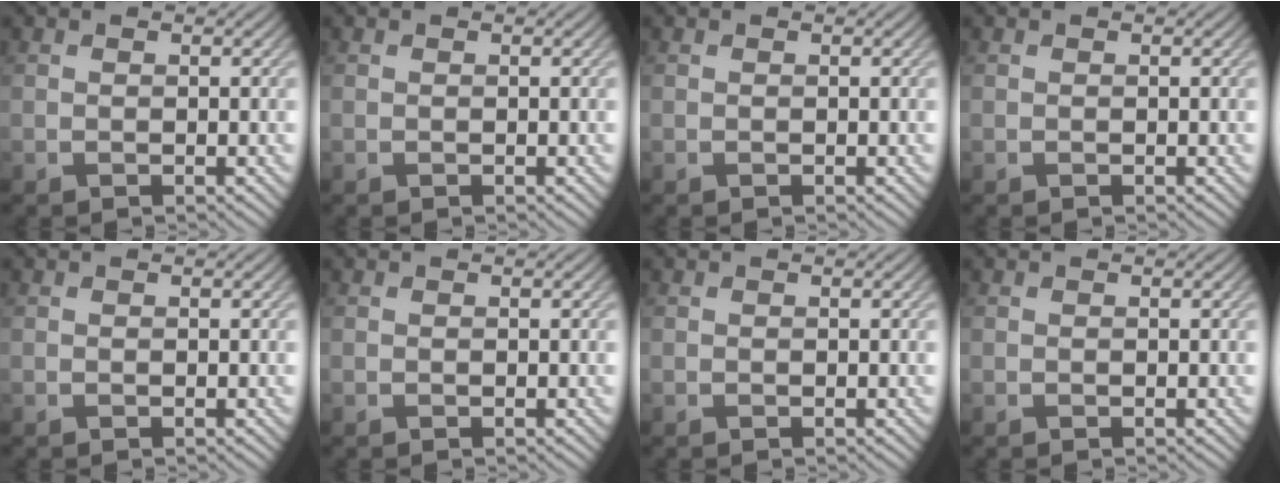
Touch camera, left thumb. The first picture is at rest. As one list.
[{"total": 0.0}, {"total": 0.0}, {"total": 0.0}, {"total": 0.0}, {"total": 0.0}, {"total": 0.0}, {"total": 0.0}]